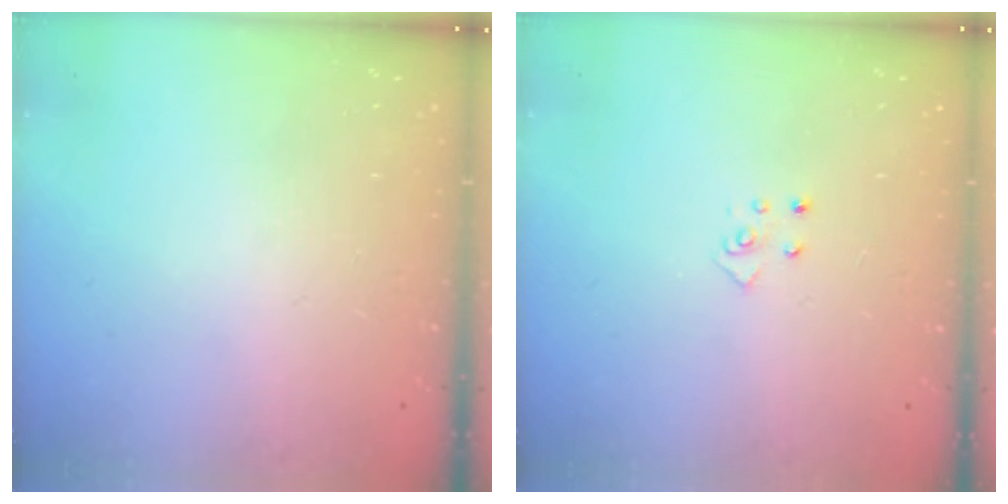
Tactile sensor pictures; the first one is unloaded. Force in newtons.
{"total": 4.2, "press": 4.2, "slide": 0.3}